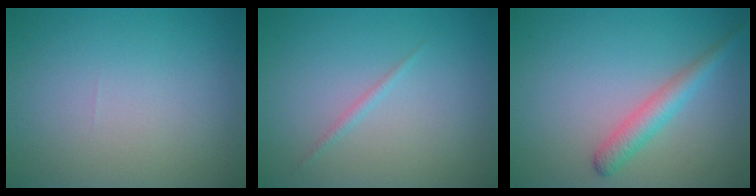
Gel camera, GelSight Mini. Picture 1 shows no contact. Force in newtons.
{"total": 0.7, "press": 0.7, "slide": 0.0}
{"total": 2.7, "press": 2.7, "slide": 0.1}